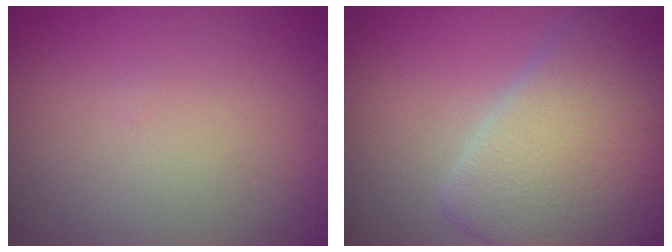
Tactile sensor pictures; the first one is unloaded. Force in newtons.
{"total": 8.7, "press": 8.6, "slide": 0.7}